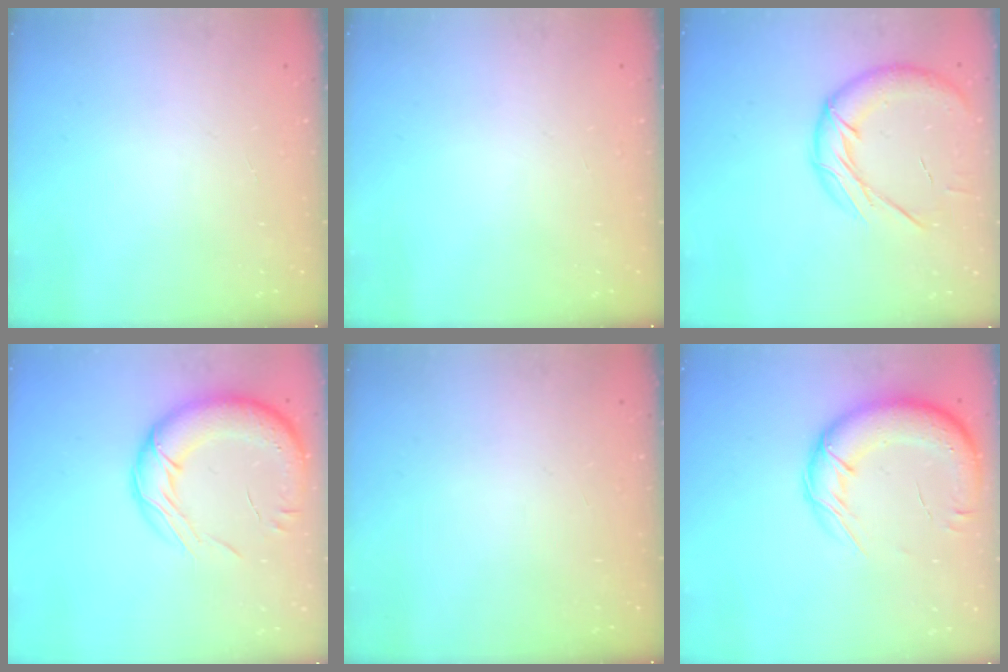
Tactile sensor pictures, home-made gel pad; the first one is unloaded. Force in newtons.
{"total": 0.0}
{"total": 15.5, "press": 15.3, "slide": 2.4}
{"total": 18.1, "press": 17.6, "slide": 4.2}
{"total": 0.0}
{"total": 17.5, "press": 17.1, "slide": 4.0}